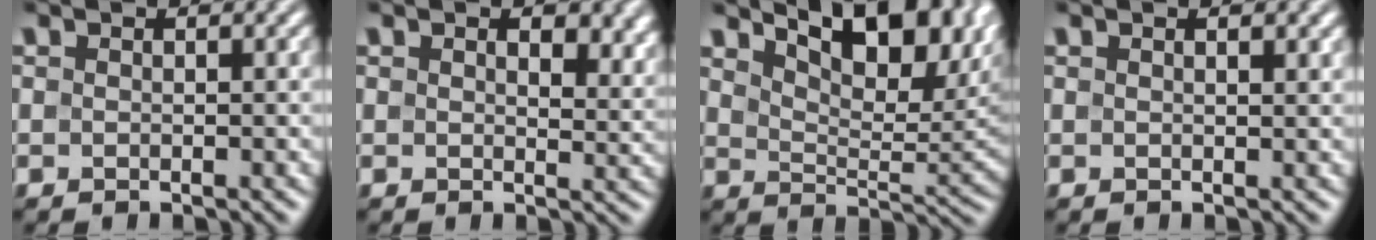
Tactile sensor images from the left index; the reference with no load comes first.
{"total": 4.1, "force": [2.0, 2.2, 2.8], "torque": [-0.039, -0.006, 0.027]}
{"total": 11.3, "force": [5.9, 4.5, 8.6], "torque": [-0.109, 0.015, 0.084]}
{"total": 1.1, "force": [0.7, 0.2, 0.8], "torque": [-0.013, 0.001, 0.012]}